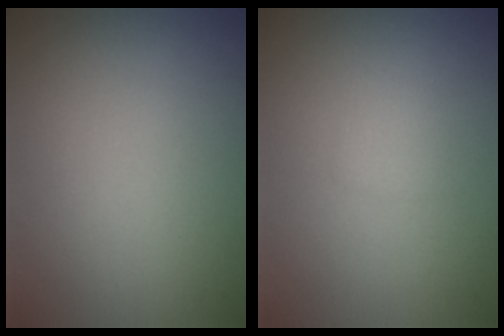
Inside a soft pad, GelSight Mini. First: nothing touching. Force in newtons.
{"total": 0.9, "press": 0.9, "slide": 0.0}